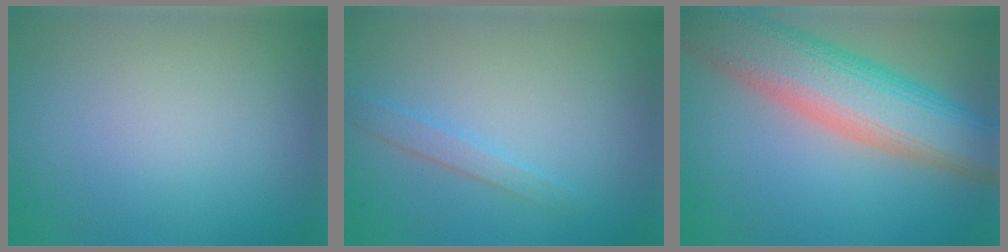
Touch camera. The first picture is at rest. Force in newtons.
{"total": 1.5, "press": 1.5, "slide": 0.1}
{"total": 10.7, "press": 10.7, "slide": 0.4}